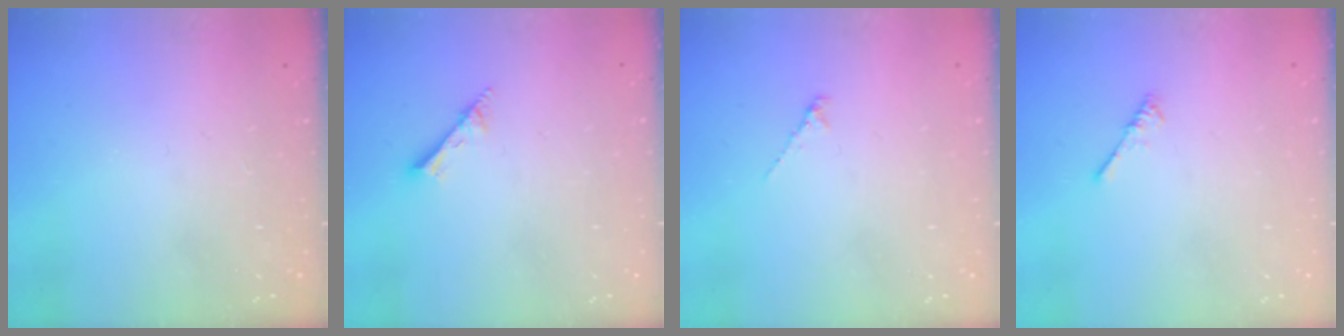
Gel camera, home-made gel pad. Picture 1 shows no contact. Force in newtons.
{"total": 1.7, "press": 1.6, "slide": 0.1}
{"total": 1.2, "press": 1.1, "slide": 0.4}
{"total": 0.0}